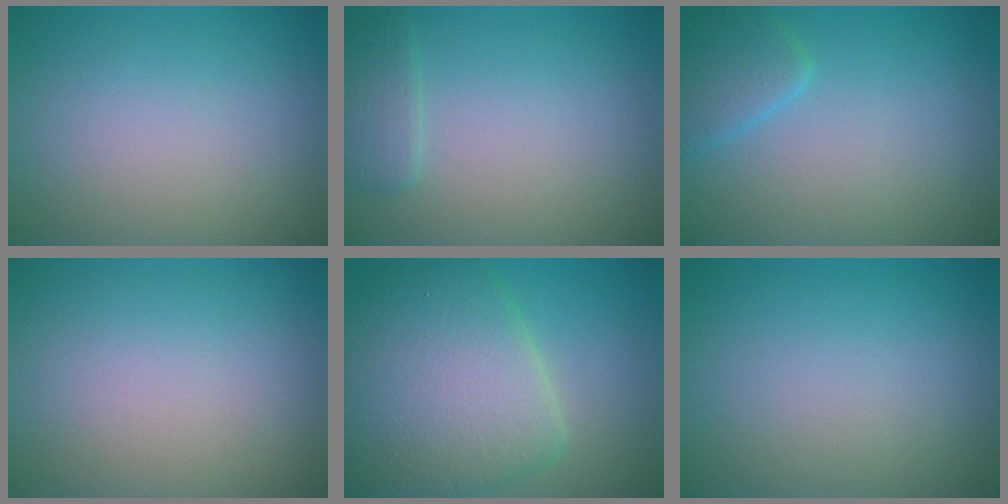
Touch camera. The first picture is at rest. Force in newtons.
{"total": 1.8, "press": 1.8, "slide": 0.1}
{"total": 2.6, "press": 2.6, "slide": 0.2}
{"total": 0.0}
{"total": 9.7, "press": 9.7, "slide": 0.2}
{"total": 0.0}